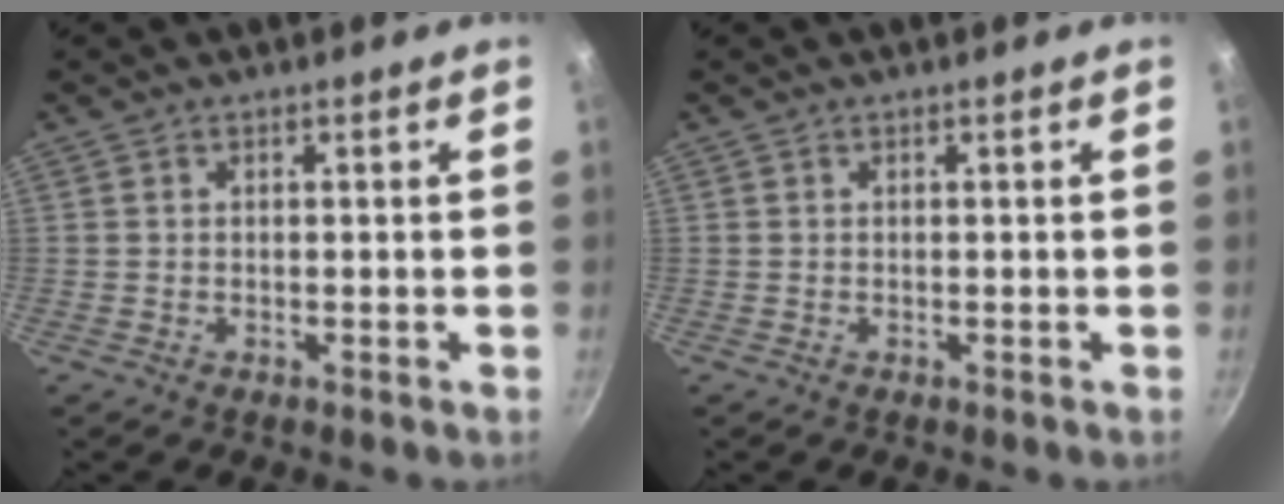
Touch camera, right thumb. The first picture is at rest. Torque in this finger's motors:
{"motor_torque": [-0.02, -0.02, 0.18, -0.18, 0.00]}